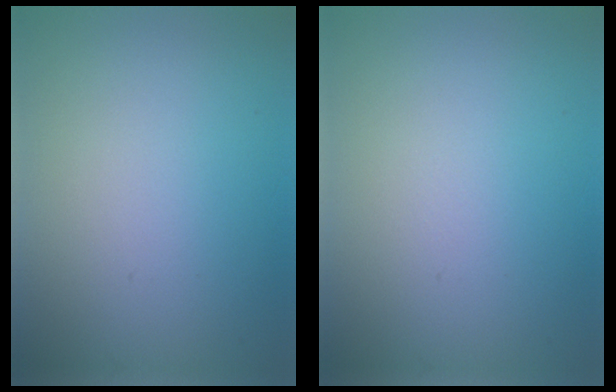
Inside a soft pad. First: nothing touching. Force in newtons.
{"total": 0.0}